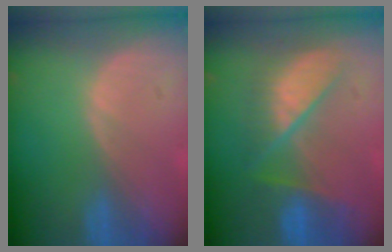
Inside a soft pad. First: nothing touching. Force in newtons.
{"total": 8.2, "press": 8.2, "slide": 0.6}